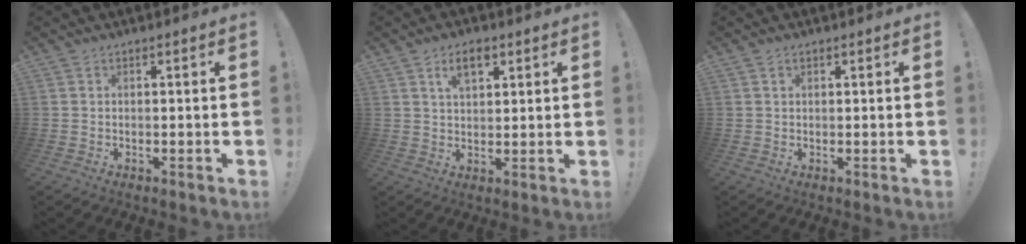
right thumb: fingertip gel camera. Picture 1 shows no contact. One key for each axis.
{"total": 5.9, "fx": 3.1, "fy": 3.0, "fz": 4.1, "tx": -0.064, "ty": -0.004, "tz": 0.052}
{"total": 0.9, "fx": 0.6, "fy": 0.6, "fz": 0.4, "tx": -0.005, "ty": 0.000, "tz": 0.010}